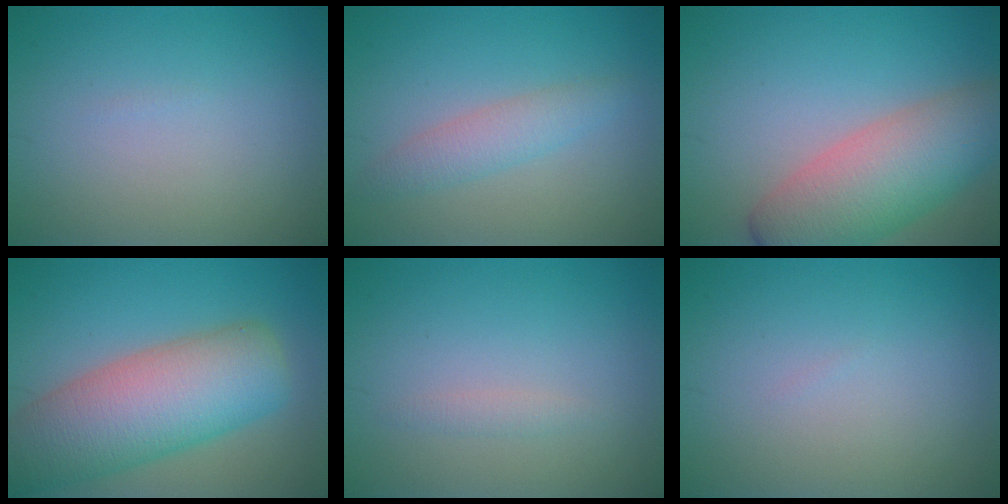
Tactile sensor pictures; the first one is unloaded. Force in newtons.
{"total": 2.4, "press": 2.4, "slide": 0.0}
{"total": 8.0, "press": 8.0, "slide": 0.8}
{"total": 10.6, "press": 10.6, "slide": 0.6}
{"total": 0.8, "press": 0.8, "slide": 0.1}
{"total": 0.0}